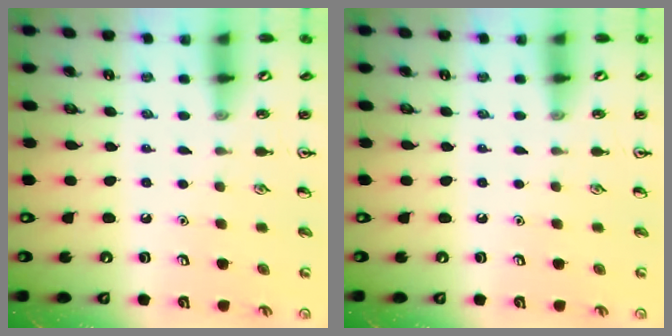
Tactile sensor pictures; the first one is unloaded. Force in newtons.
{"total": 0.0}